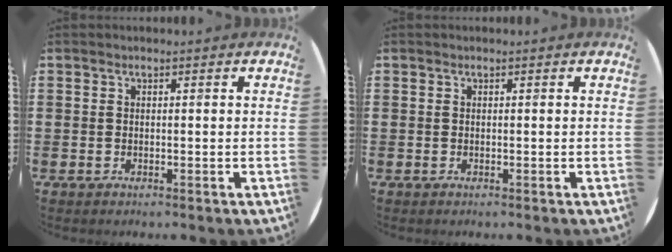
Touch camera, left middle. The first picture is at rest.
{"total": 0.0}